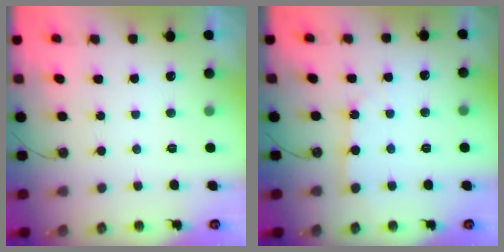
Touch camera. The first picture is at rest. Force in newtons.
{"total": 4.0, "press": 3.9, "slide": 0.5}